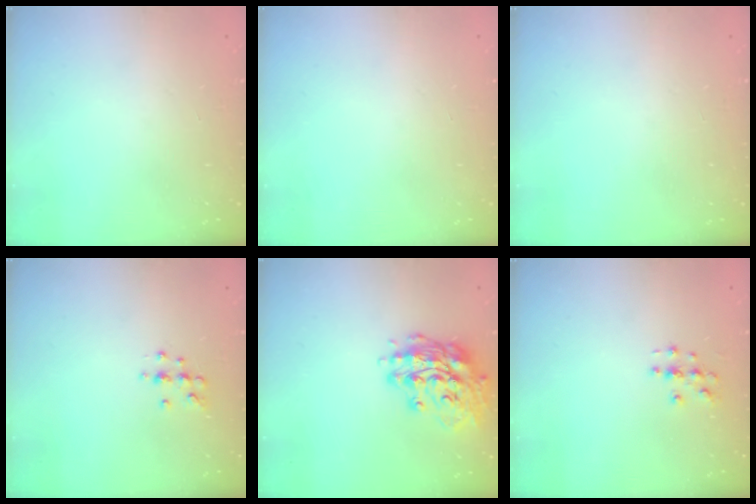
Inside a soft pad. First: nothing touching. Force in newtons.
{"total": 0.0}
{"total": 0.0}
{"total": 7.3, "press": 7.2, "slide": 1.2}
{"total": 15.0, "press": 14.7, "slide": 2.6}
{"total": 2.8, "press": 2.8, "slide": 0.3}